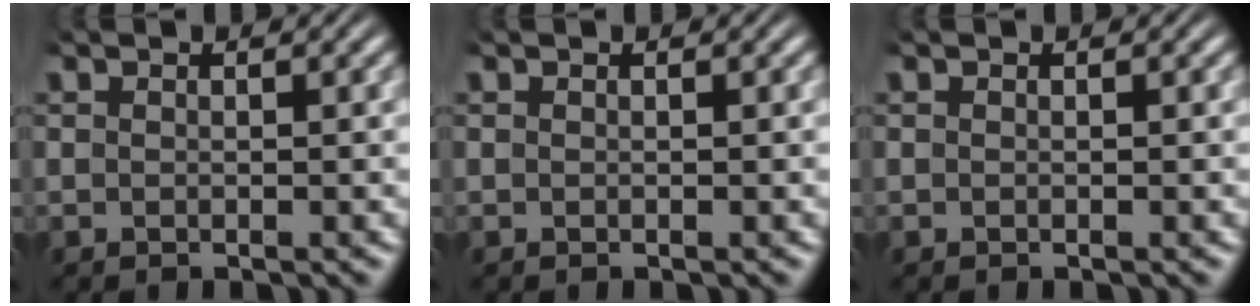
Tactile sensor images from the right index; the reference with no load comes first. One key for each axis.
{"total": 0.0}
{"total": 0.0}